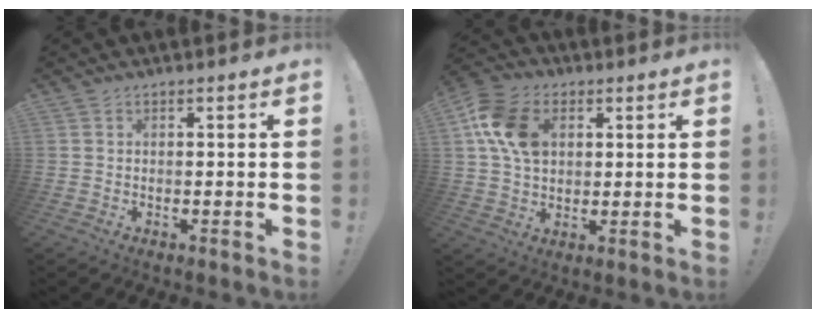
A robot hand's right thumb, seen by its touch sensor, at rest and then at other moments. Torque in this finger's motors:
{"motor_torque": [0.54, 0.59, 0.63, 0.62, 0.11]}